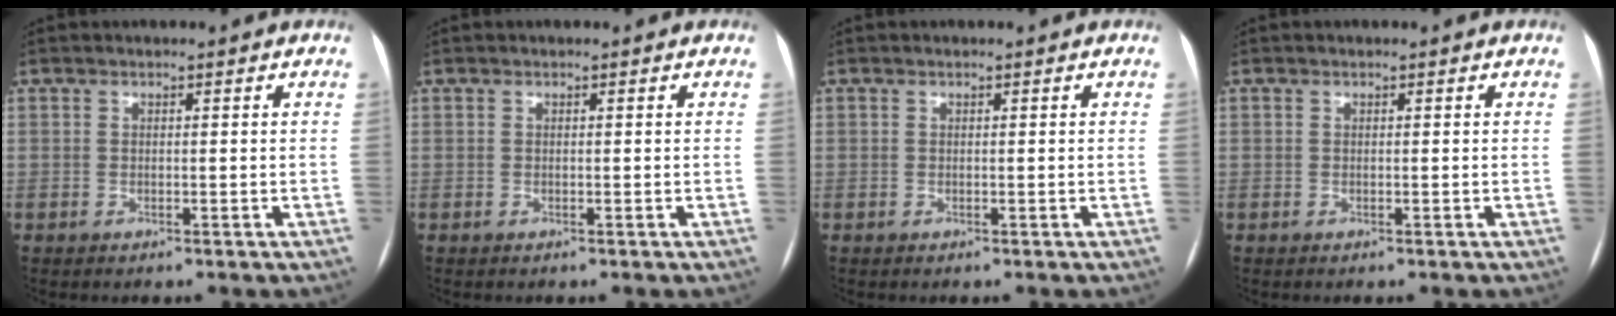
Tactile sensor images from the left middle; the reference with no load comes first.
{"total": 0.0}
{"total": 0.0}
{"total": 0.0}